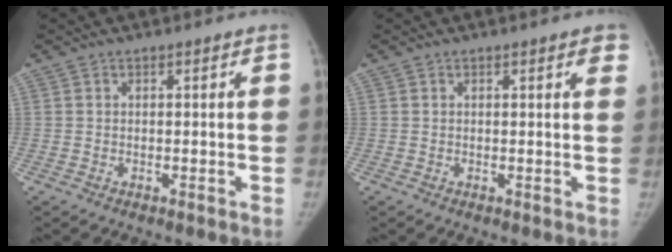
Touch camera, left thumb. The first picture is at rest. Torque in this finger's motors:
{"motor_torque": [-0.06, -0.28, 0.43, -0.33, 0.08]}